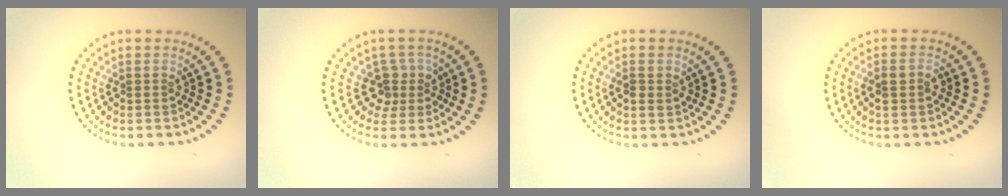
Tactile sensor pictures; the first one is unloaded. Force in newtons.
{"total": 2.7, "press": 2.0, "slide": 1.8}
{"total": 1.3, "press": 1.3, "slide": 0.2}
{"total": 1.9, "press": 1.8, "slide": 0.5}